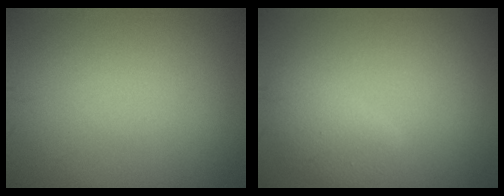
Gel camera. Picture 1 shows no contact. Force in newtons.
{"total": 2.5, "press": 2.5, "slide": 0.3}